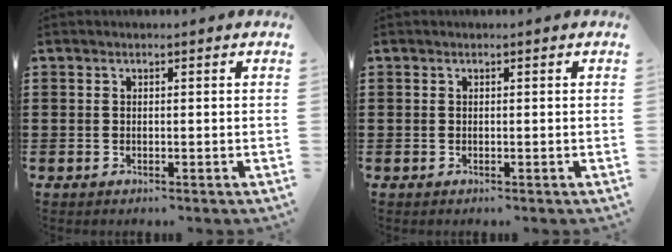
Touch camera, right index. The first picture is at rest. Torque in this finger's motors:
{"motor_torque": [-0.68, 1.45, 0.00, -0.01]}